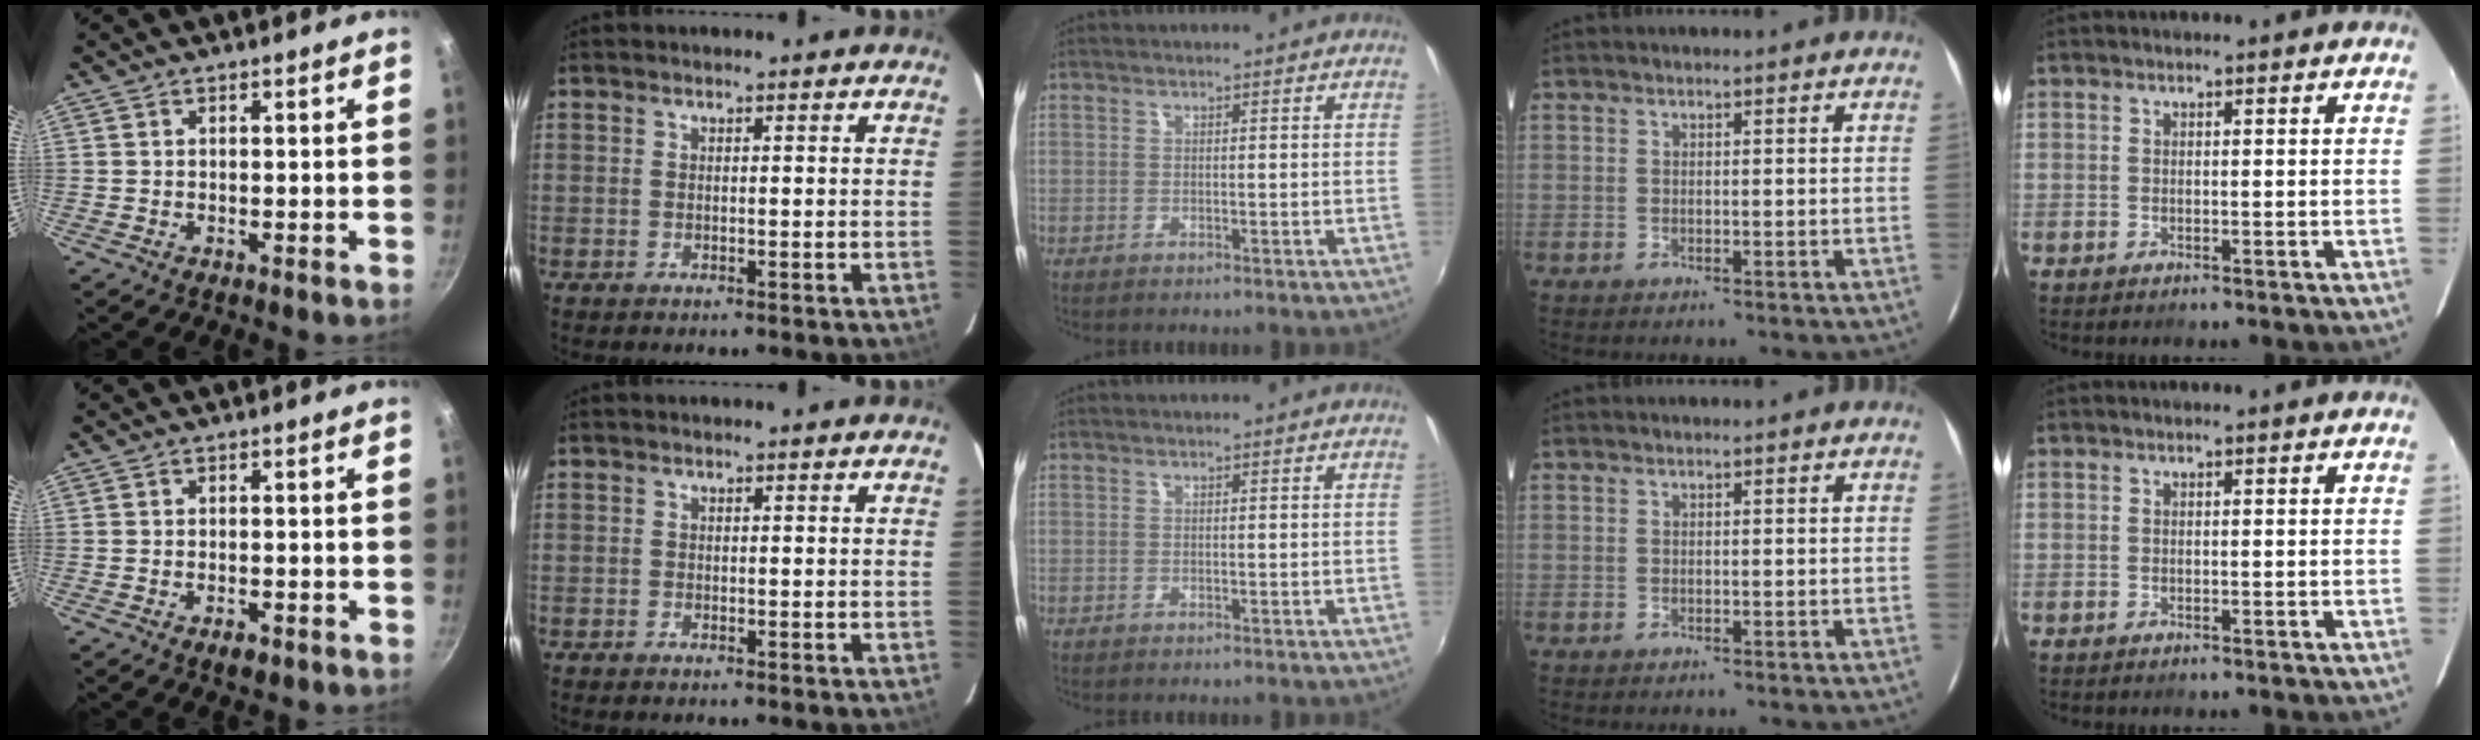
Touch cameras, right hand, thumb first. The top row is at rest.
{"thumb": {"total": 2.4, "force": [-1.4, 1.1, 1.6], "torque": [-0.027, 0.008, -0.021]}, "index": {"total": 0.6, "force": [-0.5, 0.2, 0.2], "torque": [-0.003, 0.000, -0.012]}}